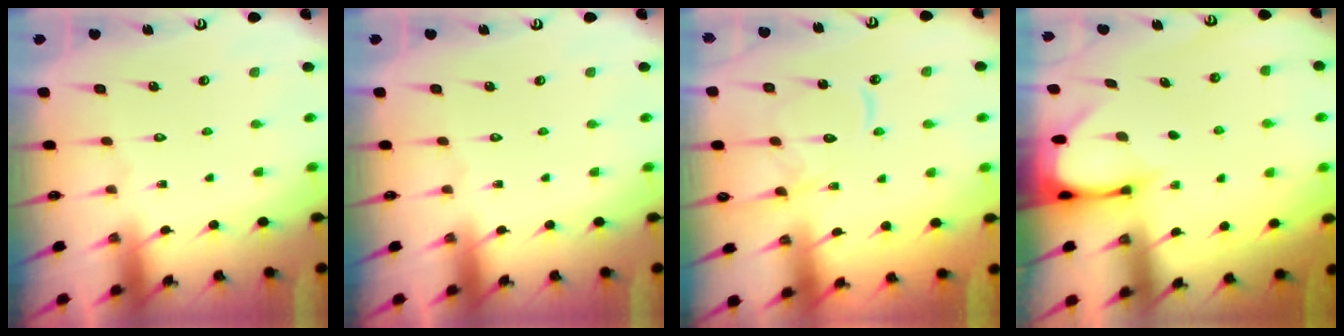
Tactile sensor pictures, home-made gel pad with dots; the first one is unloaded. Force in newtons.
{"total": 0.0}
{"total": 12.9, "press": 12.8, "slide": 1.3}
{"total": 3.3, "press": 3.3, "slide": 0.4}